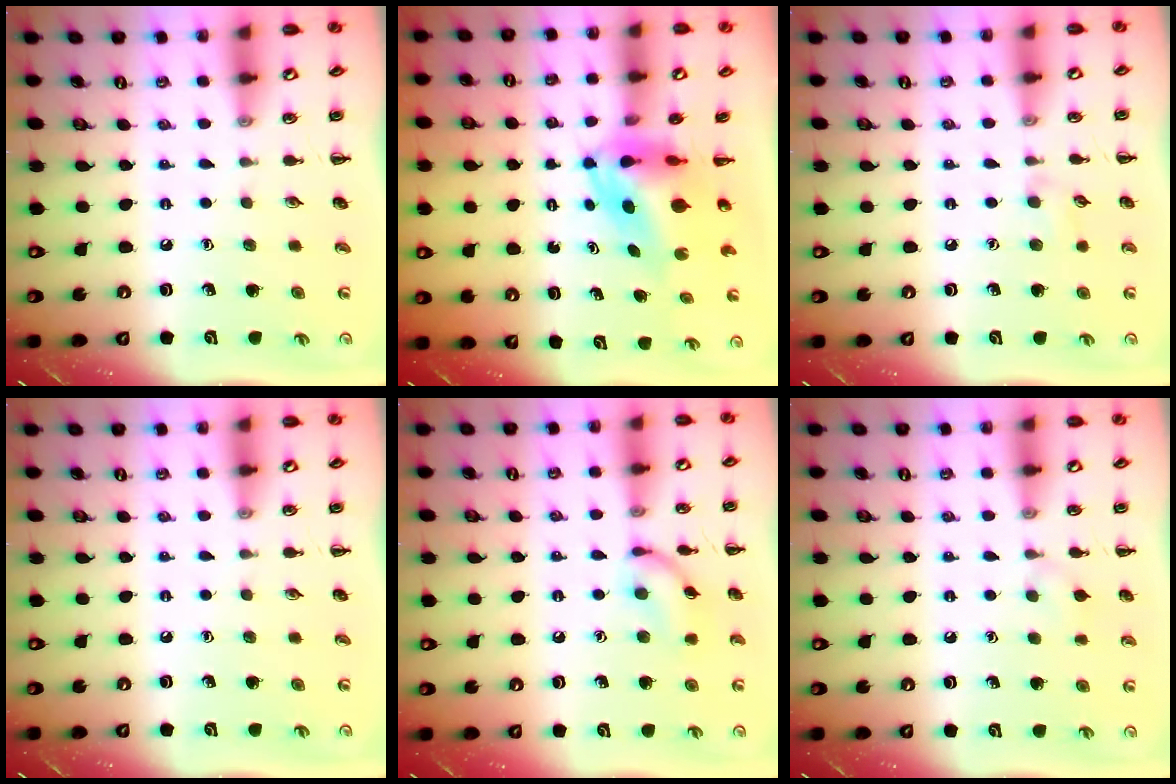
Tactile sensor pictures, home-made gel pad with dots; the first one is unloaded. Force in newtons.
{"total": 6.0, "press": 5.7, "slide": 1.9}
{"total": 5.5, "press": 5.0, "slide": 2.1}
{"total": 0.0}
{"total": 9.9, "press": 9.9, "slide": 0.5}
{"total": 6.0, "press": 5.7, "slide": 2.0}